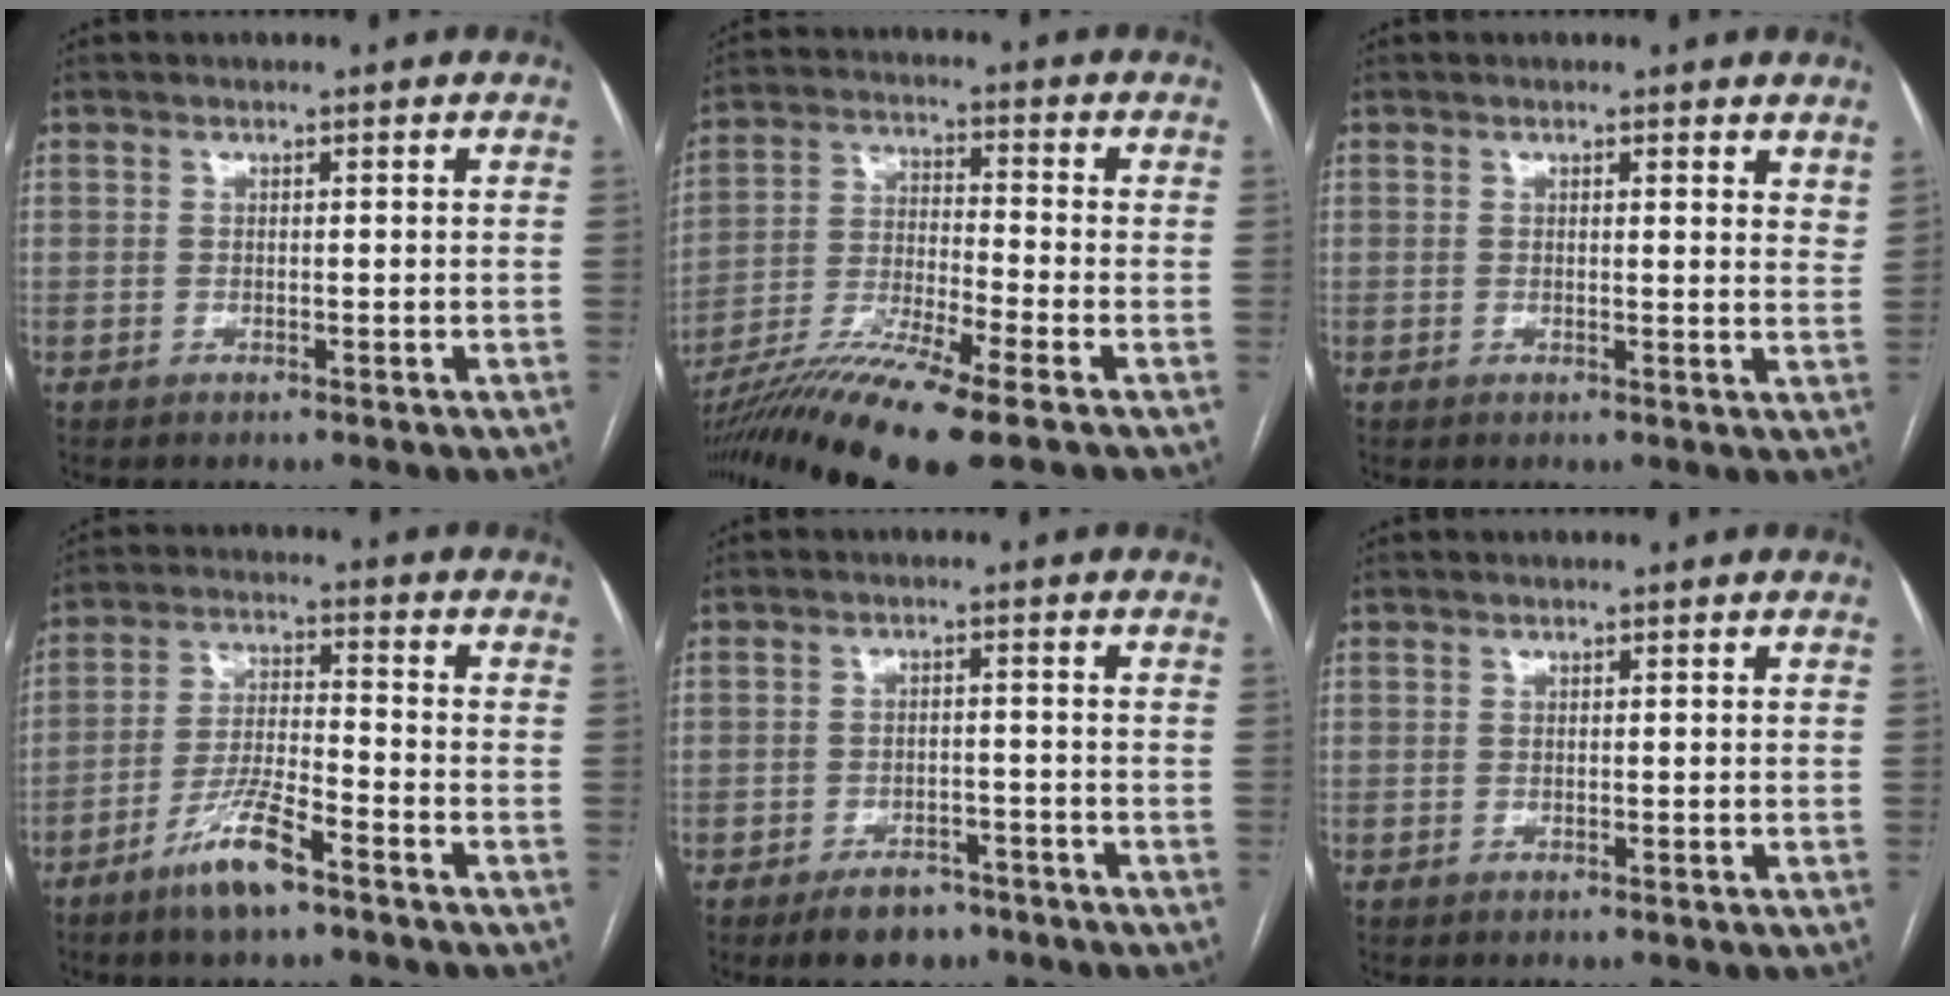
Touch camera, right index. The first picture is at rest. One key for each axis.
{"total": 16.1, "fx": -11.2, "fy": 0.4, "fz": 11.6, "tx": -0.230, "ty": -0.036, "tz": -0.202}
{"total": 3.4, "fx": 2.8, "fy": 0.8, "fz": 1.8, "tx": -0.024, "ty": -0.012, "tz": 0.023}
{"total": 8.7, "fx": -5.7, "fy": 1.2, "fz": 6.4, "tx": -0.131, "ty": -0.009, "tz": -0.110}
{"total": 5.7, "fx": -4.1, "fy": 3.1, "fz": 2.4, "tx": -0.039, "ty": 0.002, "tz": -0.059}
{"total": 0.0}